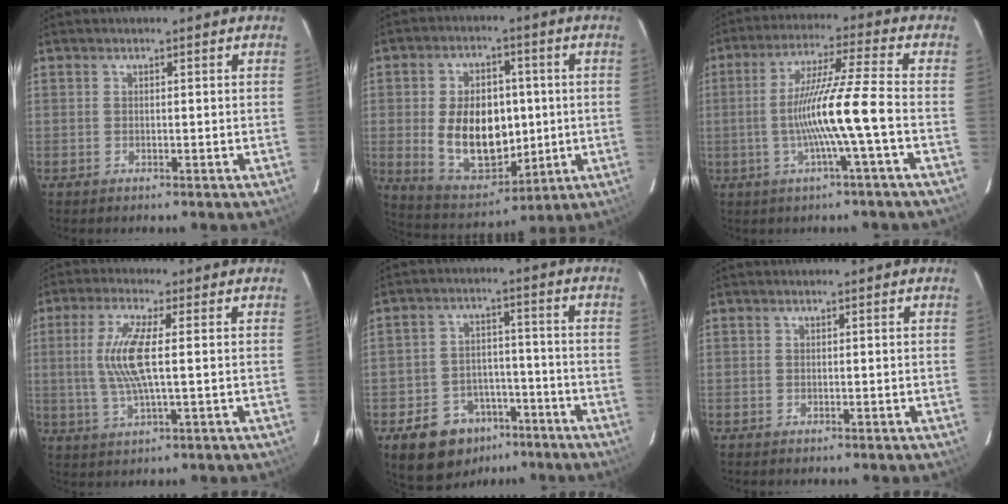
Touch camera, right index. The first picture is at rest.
{"total": 16.1, "force": [-0.6, 10.7, 12.0], "torque": [-0.235, 0.003, 0.016]}
{"total": 11.6, "force": [-3.1, -1.9, 11.0], "torque": [-0.201, -0.003, -0.052]}
{"total": 9.0, "force": [0.6, 1.4, 8.9], "torque": [-0.179, -0.001, 0.016]}
{"total": 12.5, "force": [-7.6, 8.8, 4.4], "torque": [-0.104, 0.026, -0.095]}
{"total": 0.0}